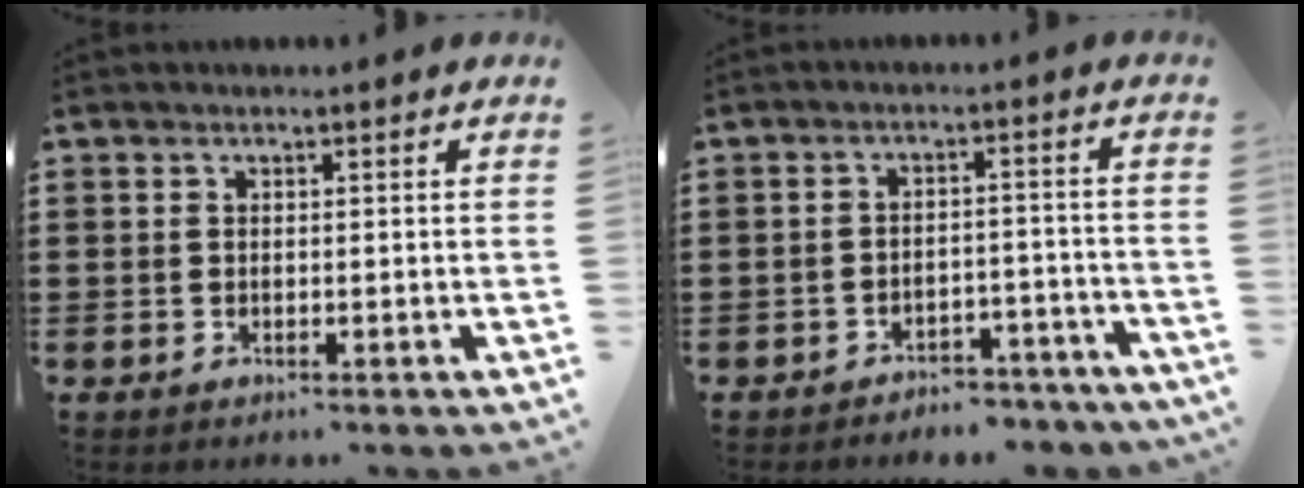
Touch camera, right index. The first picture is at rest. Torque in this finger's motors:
{"motor_torque": [0.02, 0.08, -0.10, -0.21]}